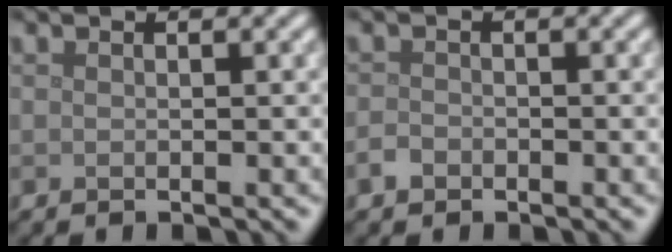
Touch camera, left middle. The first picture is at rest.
{"total": 1.1, "force": [-0.7, 0.8, 0.4], "torque": [-0.006, 0.000, -0.016]}